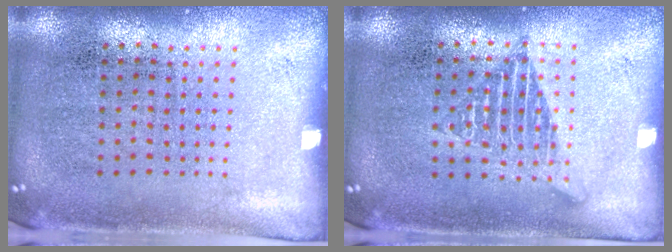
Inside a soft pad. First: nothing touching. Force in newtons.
{"total": 1.2, "press": 1.2, "slide": 0.1}